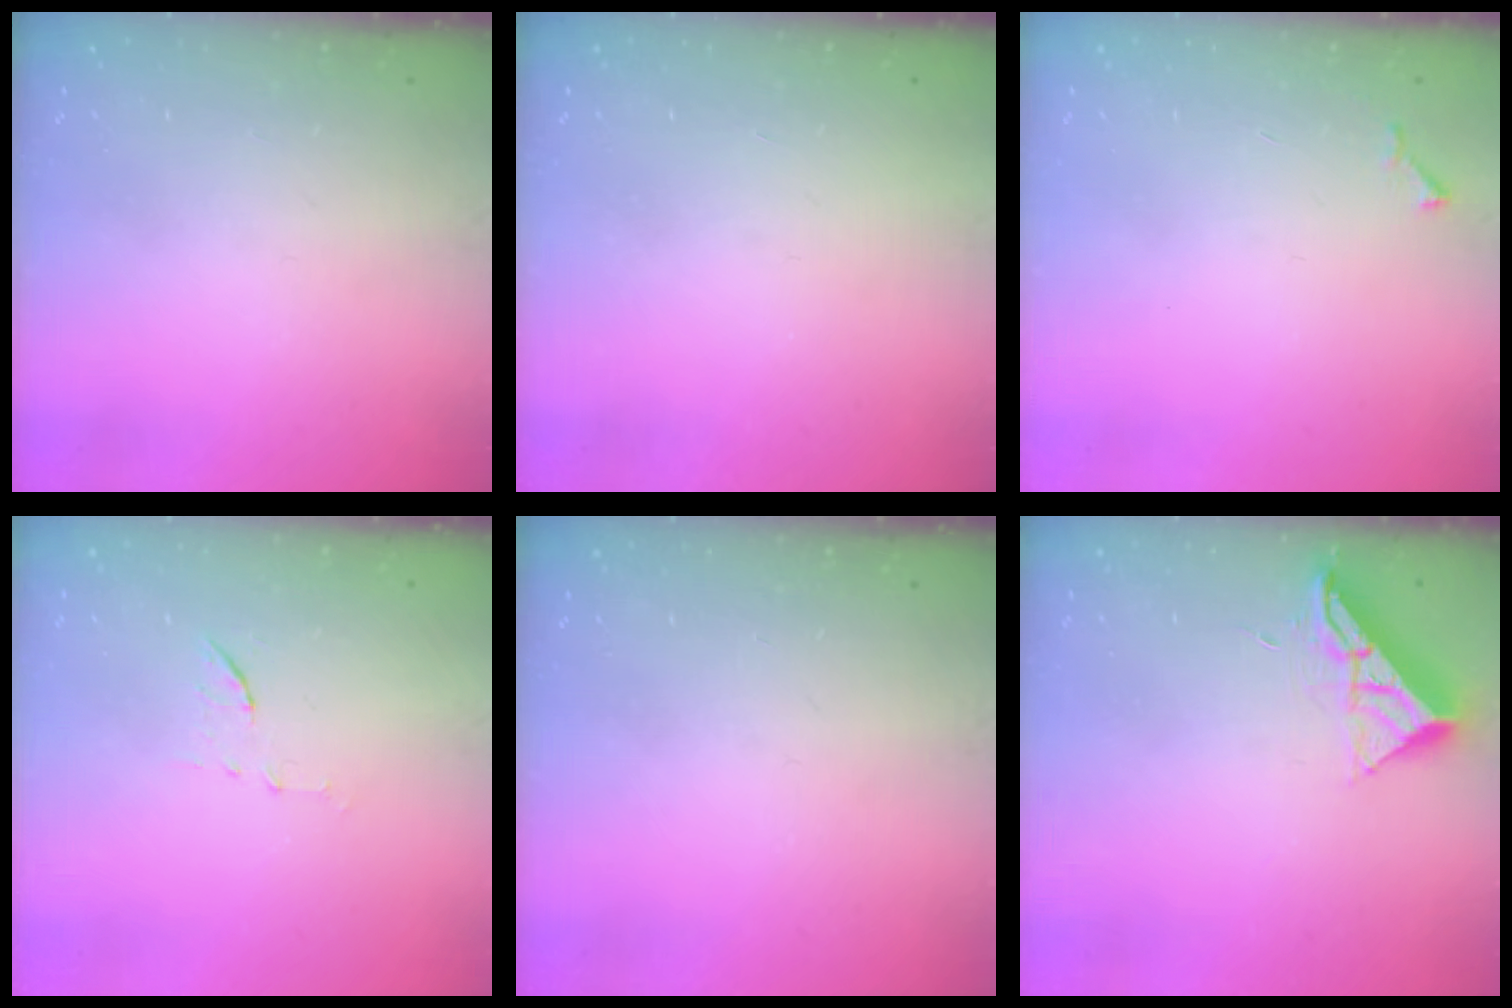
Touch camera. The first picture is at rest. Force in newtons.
{"total": 1.6, "press": 1.6, "slide": 0.1}
{"total": 3.7, "press": 3.6, "slide": 0.5}
{"total": 5.7, "press": 5.6, "slide": 1.3}
{"total": 0.0}
{"total": 10.2, "press": 10.2, "slide": 0.5}